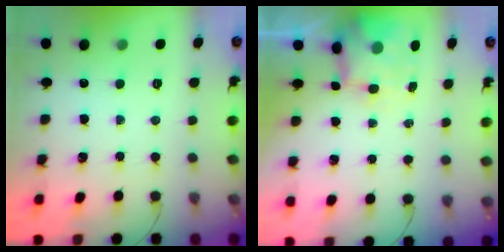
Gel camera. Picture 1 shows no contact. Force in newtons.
{"total": 5.9, "press": 5.9, "slide": 1.1}